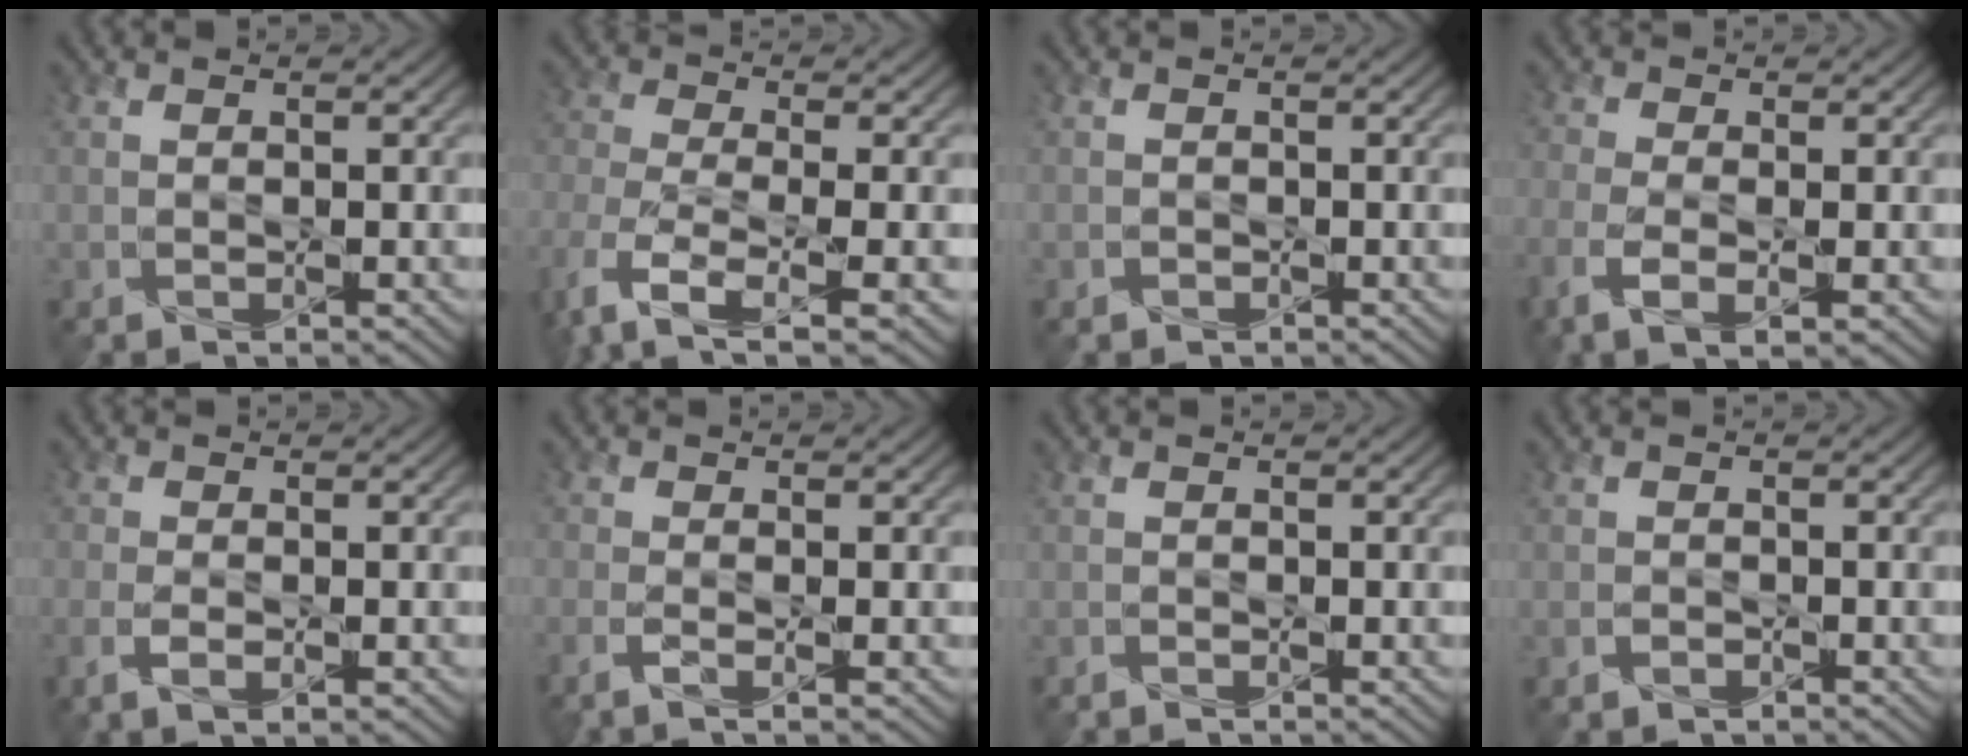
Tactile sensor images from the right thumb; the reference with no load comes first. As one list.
[{"total": 8.2, "force": [-3.9, 3.6, 6.2], "torque": [-0.145, -0.018, -0.083]}, {"total": 0.6, "force": [-0.5, 0.4, 0.1], "torque": [0.000, -0.004, -0.008]}, {"total": 5.9, "force": [-2.3, 2.6, 4.8], "torque": [-0.120, -0.013, -0.045]}, {"total": 3.3, "force": [-1.3, 1.3, 2.8], "torque": [-0.065, -0.007, -0.028]}, {"total": 2.7, "force": [-1.3, 0.6, 2.3], "torque": [-0.050, -0.002, -0.037]}, {"total": 0.7, "force": [-0.7, 0.1, 0.2], "torque": [-0.002, -0.002, -0.012]}, {"total": 1.0, "force": [-0.7, 0.6, 0.4], "torque": [-0.008, -0.002, -0.014]}]